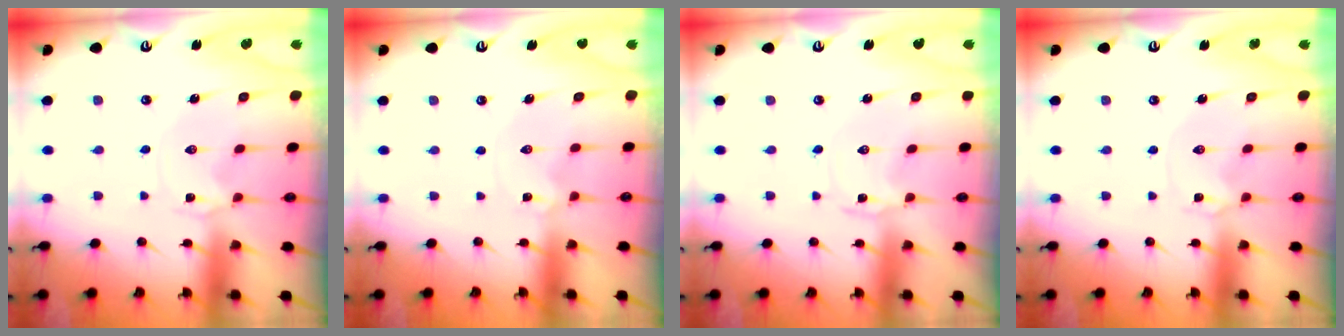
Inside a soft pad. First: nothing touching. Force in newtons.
{"total": 0.8, "press": 0.8, "slide": 0.2}
{"total": 0.6, "press": 0.6, "slide": 0.1}
{"total": 0.0}